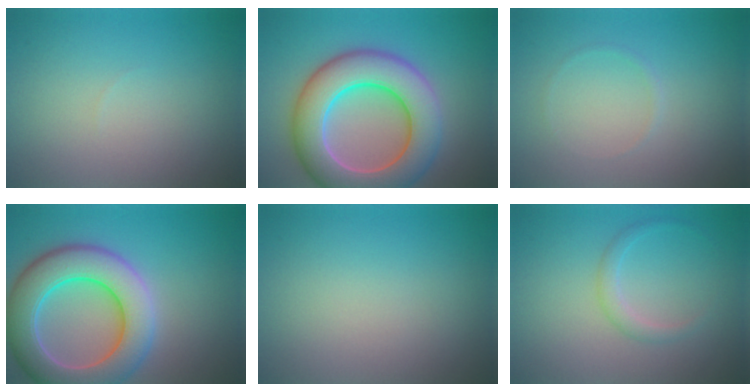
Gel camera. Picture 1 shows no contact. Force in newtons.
{"total": 10.3, "press": 10.3, "slide": 0.4}
{"total": 0.5, "press": 0.5, "slide": 0.1}
{"total": 9.3, "press": 9.3, "slide": 0.5}
{"total": 0.0}
{"total": 1.4, "press": 1.4, "slide": 0.1}